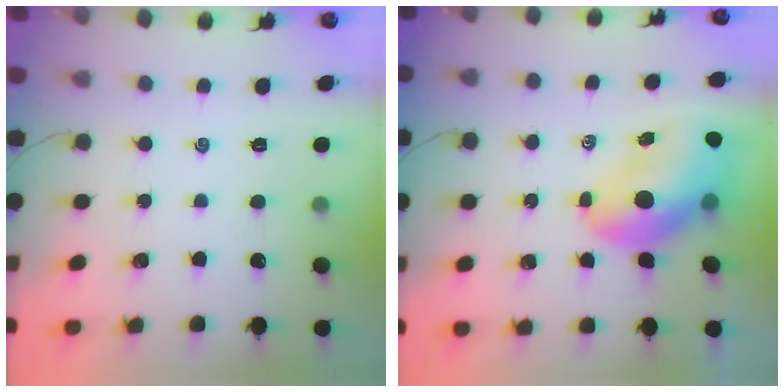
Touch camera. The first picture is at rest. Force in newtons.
{"total": 13.8, "press": 13.3, "slide": 3.7}